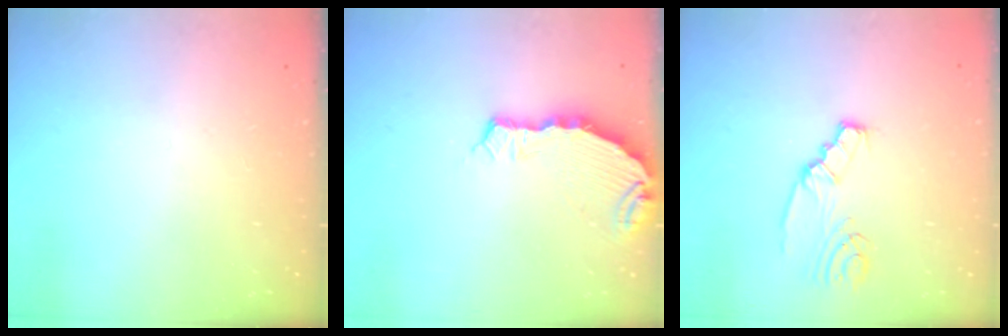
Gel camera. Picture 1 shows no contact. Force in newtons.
{"total": 6.6, "press": 6.1, "slide": 2.6}
{"total": 3.6, "press": 3.6, "slide": 0.5}